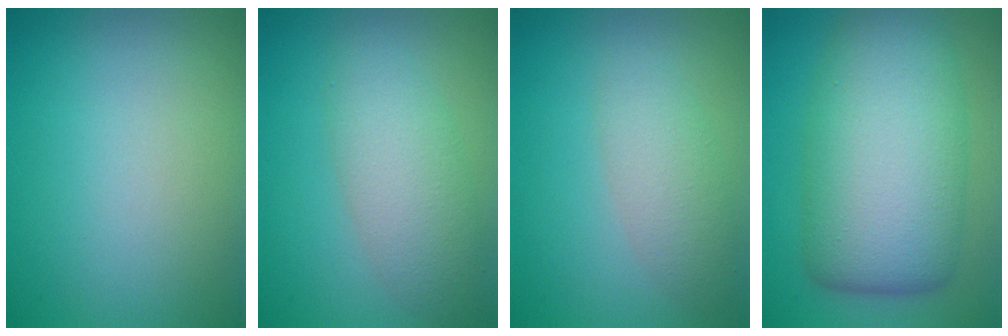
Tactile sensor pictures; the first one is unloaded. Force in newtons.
{"total": 4.5, "press": 4.5, "slide": 0.3}
{"total": 3.0, "press": 3.0, "slide": 0.1}
{"total": 11.4, "press": 11.4, "slide": 0.1}